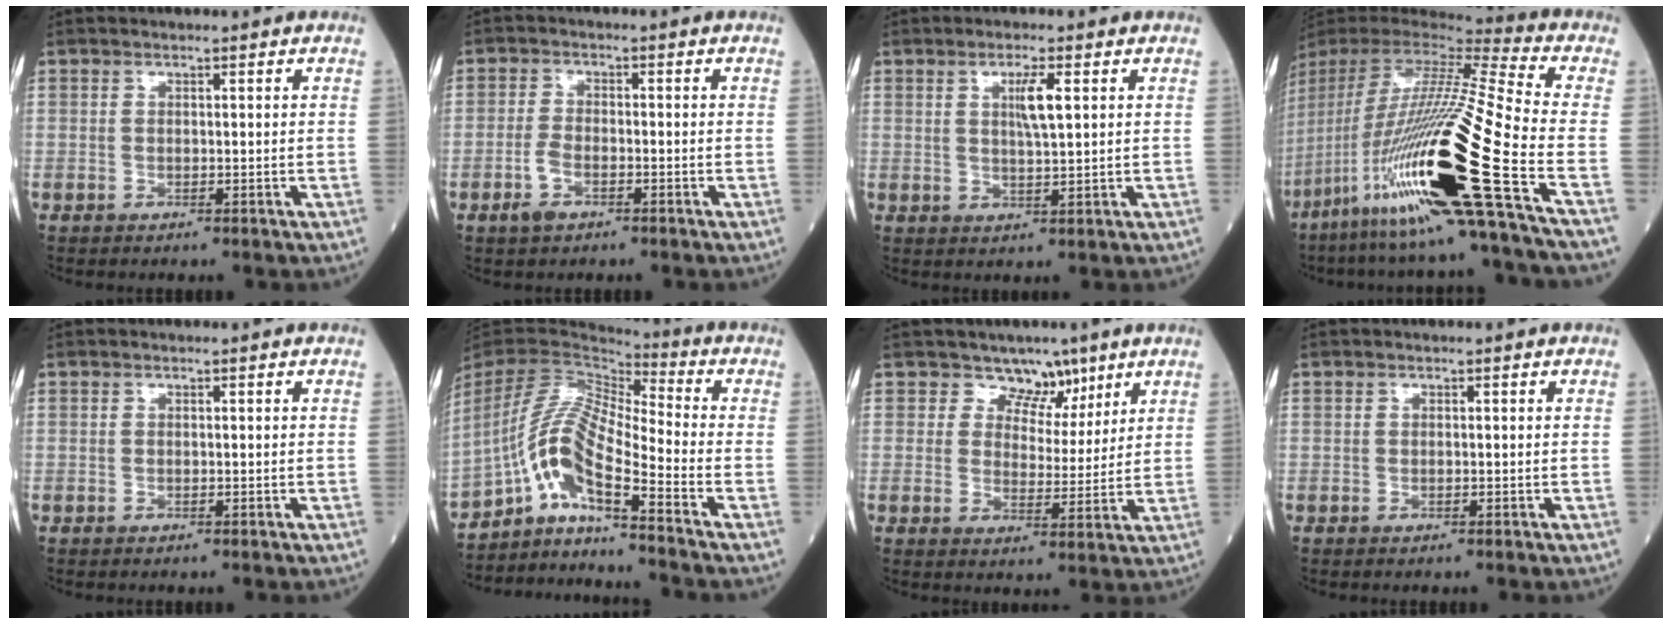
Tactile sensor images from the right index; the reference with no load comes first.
{"total": 3.4, "force": [-1.8, 1.5, 2.5], "torque": [-0.058, 0.001, -0.033]}
{"total": 2.5, "force": [1.1, -0.1, 2.2], "torque": [-0.045, -0.002, 0.022]}
{"total": 30.8, "force": [-12.0, 0.0, 28.4], "torque": [-0.543, -0.057, -0.226]}
{"total": 0.0}
{"total": 11.8, "force": [-7.3, 0.1, 9.2], "torque": [-0.192, 0.008, -0.136]}
{"total": 5.1, "force": [3.8, 3.4, 0.4], "torque": [0.009, -0.008, 0.057]}
{"total": 0.0}